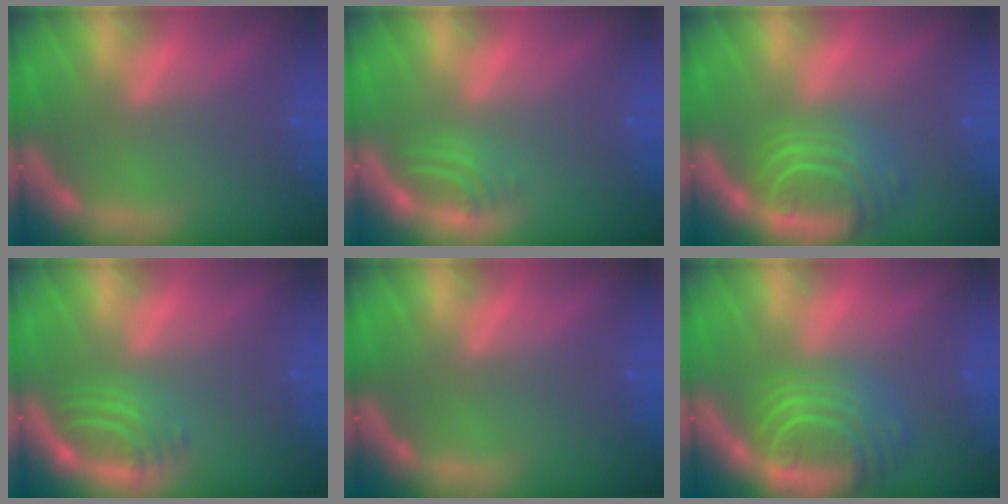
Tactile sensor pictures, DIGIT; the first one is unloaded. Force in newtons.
{"total": 2.0}
{"total": 6.1}
{"total": 3.4}
{"total": 0.0}
{"total": 7.5}